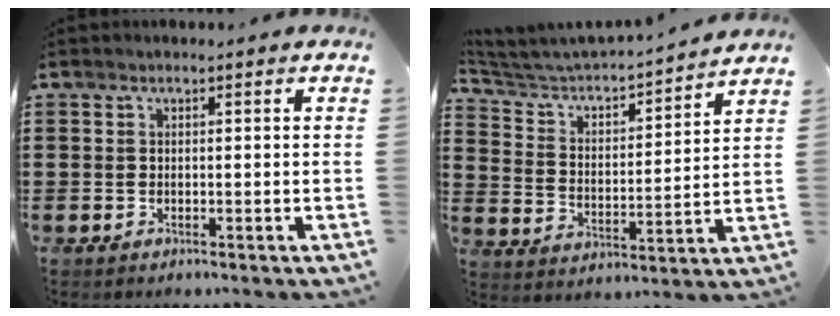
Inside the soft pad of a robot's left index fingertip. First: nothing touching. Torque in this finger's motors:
{"motor_torque": [-0.38, 0.38, 0.11, 0.07]}